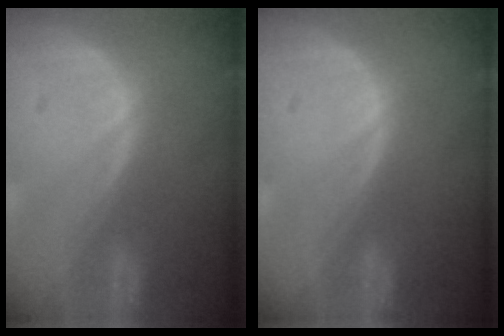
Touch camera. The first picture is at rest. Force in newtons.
{"total": 0.0}